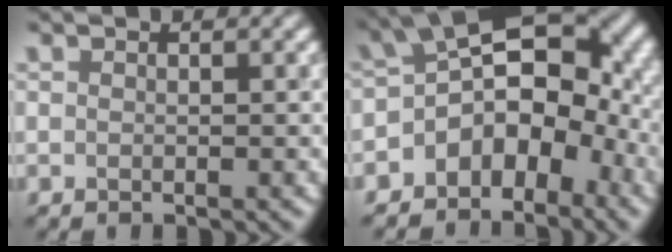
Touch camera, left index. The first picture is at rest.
{"total": 8.8, "force": [-2.9, 5.6, 6.2], "torque": [-0.069, 0.016, -0.065]}